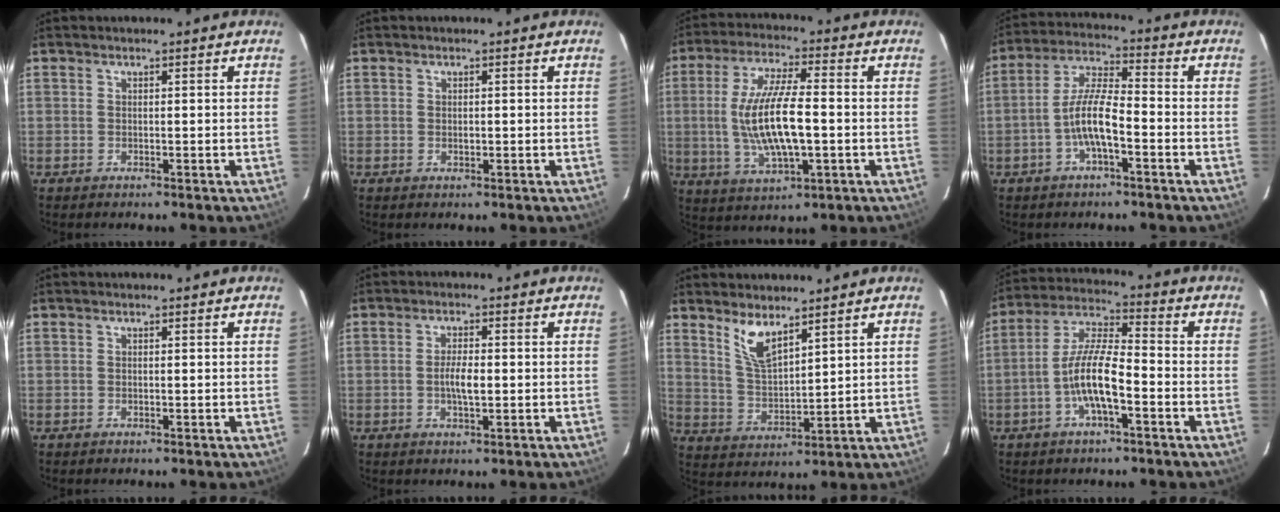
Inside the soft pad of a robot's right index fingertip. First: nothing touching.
{"total": 0.8, "force": [0.0, 0.6, 0.5], "torque": [-0.007, 0.000, 0.002]}
{"total": 14.0, "force": [-1.3, 4.0, 13.3], "torque": [-0.262, -0.006, -0.015]}
{"total": 8.4, "force": [-3.1, 2.1, 7.5], "torque": [-0.157, 0.008, -0.057]}
{"total": 0.0}
{"total": 3.7, "force": [-0.5, 1.2, 3.5], "torque": [-0.065, 0.000, -0.007]}
{"total": 7.1, "force": [5.0, 2.2, 4.5], "torque": [-0.087, -0.007, 0.108]}
{"total": 10.2, "force": [-3.8, 2.6, 9.2], "torque": [-0.189, 0.004, -0.072]}